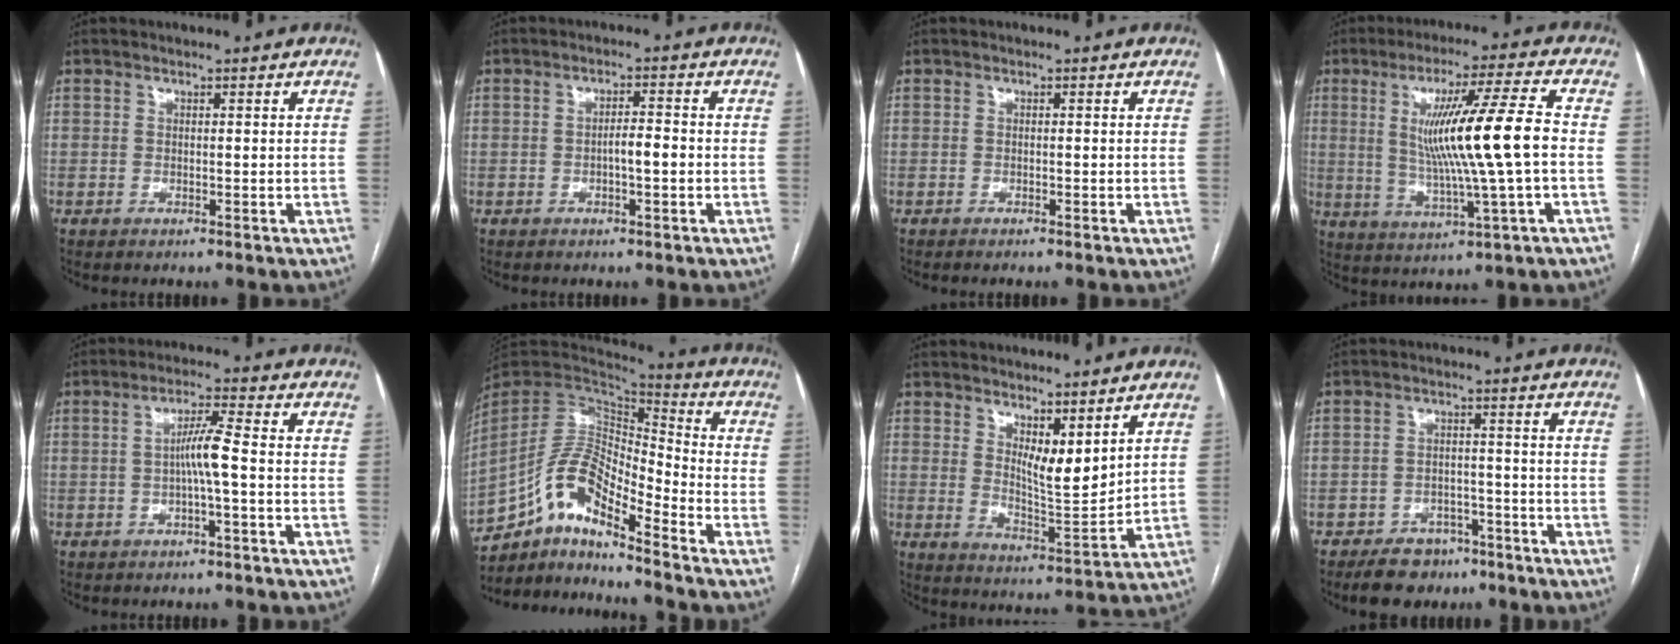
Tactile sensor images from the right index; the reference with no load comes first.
{"total": 3.0, "force": [-0.7, 0.5, 2.8], "torque": [-0.044, 0.004, -0.013]}
{"total": 0.8, "force": [-0.7, -0.2, 0.4], "torque": [-0.006, 0.000, -0.010]}
{"total": 13.8, "force": [0.6, -0.9, 13.8], "torque": [-0.243, 0.000, 0.012]}
{"total": 4.6, "force": [-0.7, -0.3, 4.6], "torque": [-0.083, 0.011, -0.013]}
{"total": 13.7, "force": [-8.9, 3.7, 9.8], "torque": [-0.190, 0.029, -0.162]}
{"total": 6.5, "force": [3.9, 1.7, 4.9], "torque": [-0.091, -0.020, 0.078]}
{"total": 7.4, "force": [-5.6, 4.3, 2.2], "torque": [-0.033, 0.006, -0.084]}